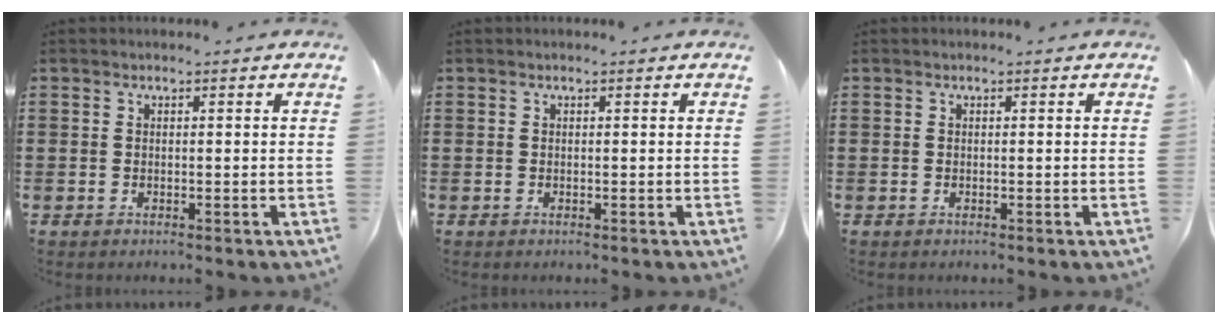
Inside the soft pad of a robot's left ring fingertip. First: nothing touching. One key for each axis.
{"total": 0.0}
{"total": 0.0}